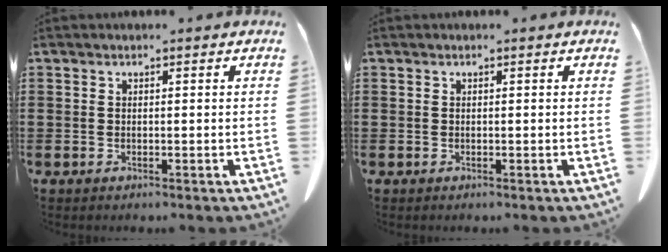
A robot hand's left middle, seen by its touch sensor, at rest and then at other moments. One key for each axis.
{"total": 0.0}